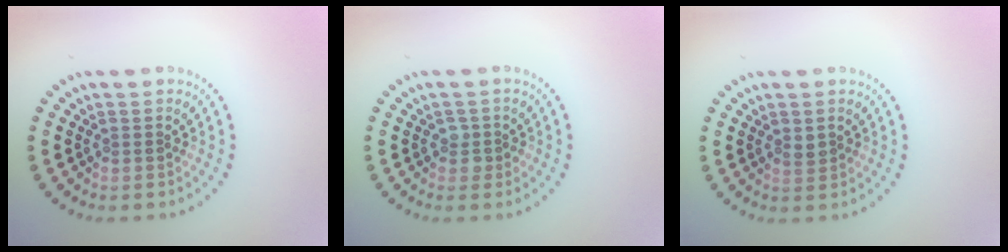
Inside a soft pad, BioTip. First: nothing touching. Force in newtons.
{"total": 1.1, "press": 1.1, "slide": 0.3}
{"total": 0.8, "press": 0.7, "slide": 0.2}